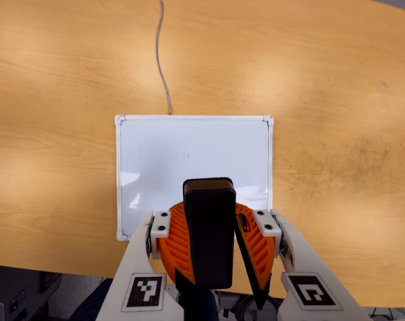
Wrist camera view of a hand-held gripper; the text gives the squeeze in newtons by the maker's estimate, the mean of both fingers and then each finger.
{"total": 9.3, "left": 9.8, "right": 8.9}